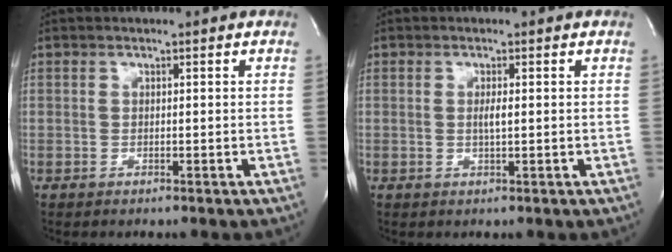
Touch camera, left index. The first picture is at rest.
{"total": 1.5, "force": [0.0, 0.1, 1.5], "torque": [-0.030, 0.000, 0.002]}